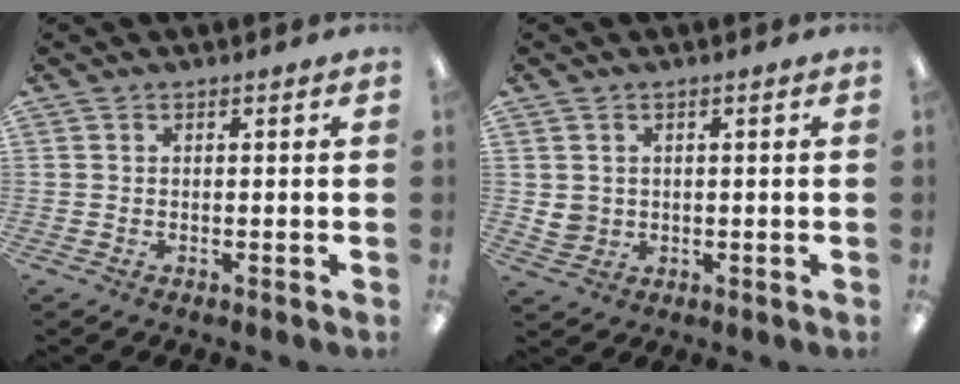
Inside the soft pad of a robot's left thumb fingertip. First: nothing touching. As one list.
[{"total": 3.5, "force": [1.3, 3.2, 0.6], "torque": [-0.009, 0.000, 0.025]}]